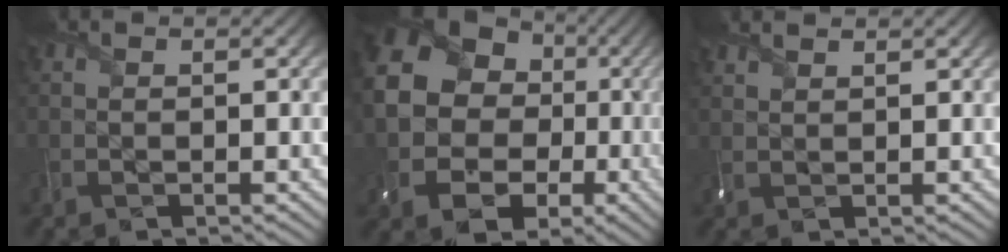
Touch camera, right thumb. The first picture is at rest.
{"total": 19.0, "force": [0.1, 16.6, 9.2], "torque": [-0.222, -0.014, -0.021]}
{"total": 2.0, "force": [1.8, 0.4, 0.8], "torque": [-0.024, 0.004, 0.037]}